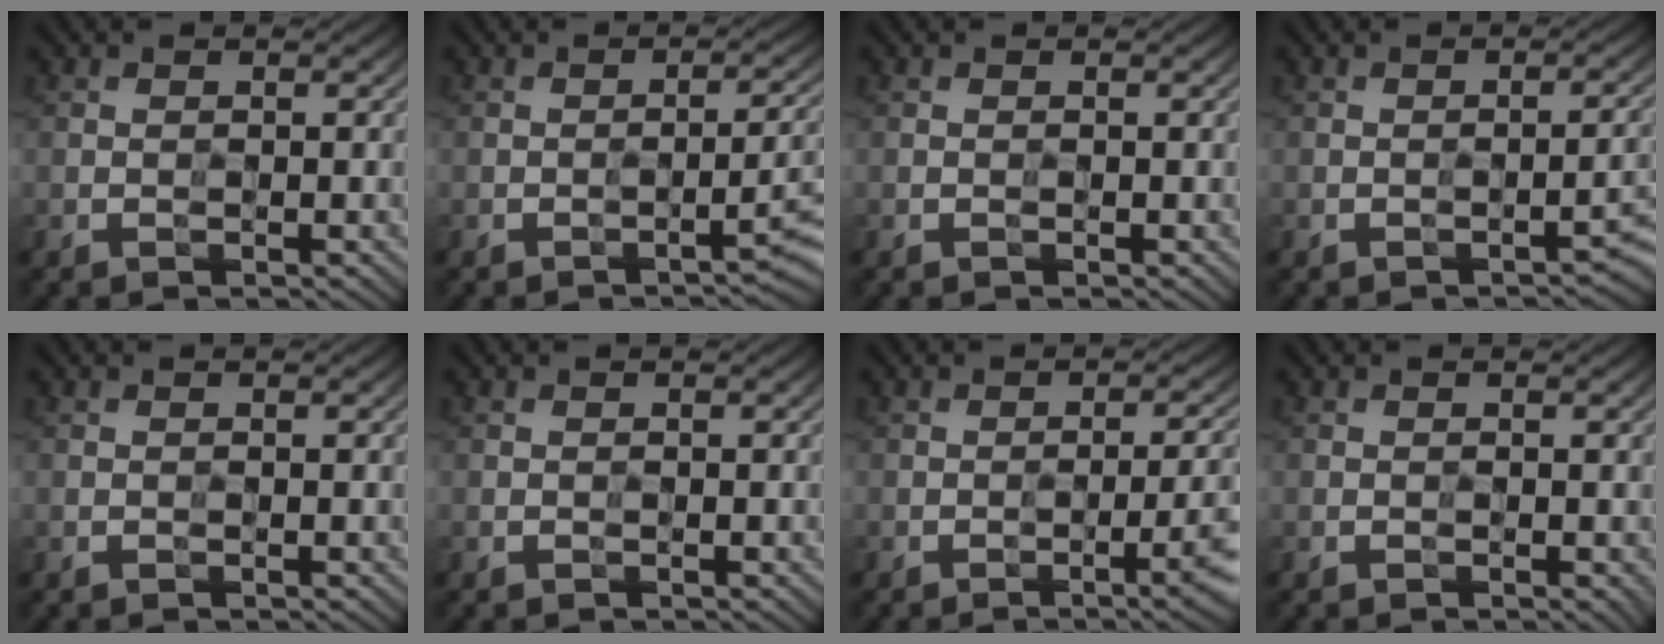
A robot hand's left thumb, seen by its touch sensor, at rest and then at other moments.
{"total": 3.3, "force": [-1.3, 1.3, 2.8], "torque": [-0.030, 0.003, -0.015]}
{"total": 0.0}
{"total": 2.5, "force": [-1.5, 0.8, 1.8], "torque": [-0.015, 0.005, -0.015]}
{"total": 0.0}
{"total": 0.0}
{"total": 4.9, "force": [-1.3, 1.6, 4.4], "torque": [-0.056, -0.005, -0.012]}
{"total": 0.9, "force": [-0.4, 0.4, 0.7], "torque": [-0.009, -0.002, 0.000]}